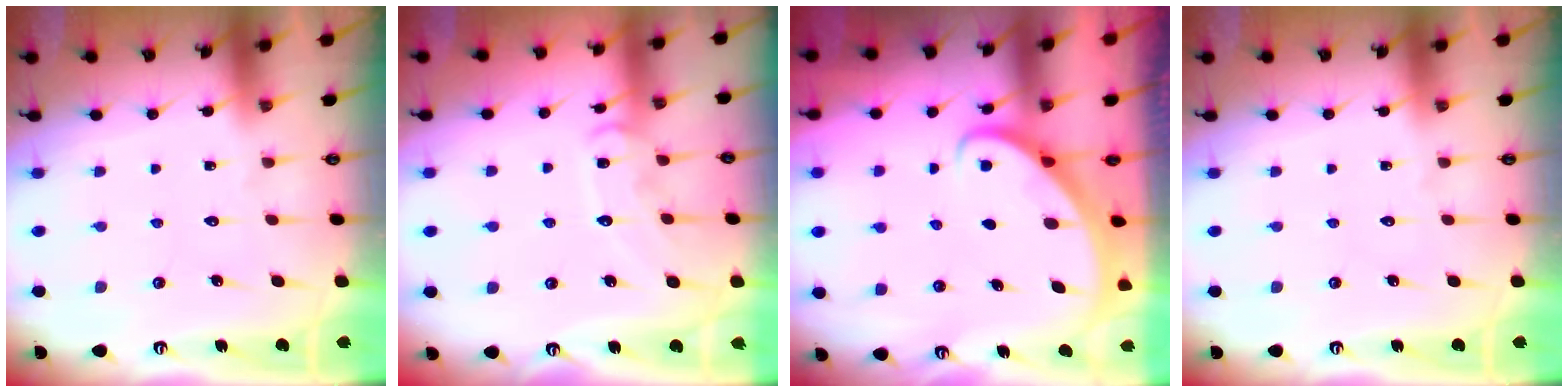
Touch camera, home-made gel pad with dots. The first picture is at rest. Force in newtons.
{"total": 10.5, "press": 10.5, "slide": 0.7}
{"total": 2.7, "press": 2.7, "slide": 0.2}
{"total": 0.0}